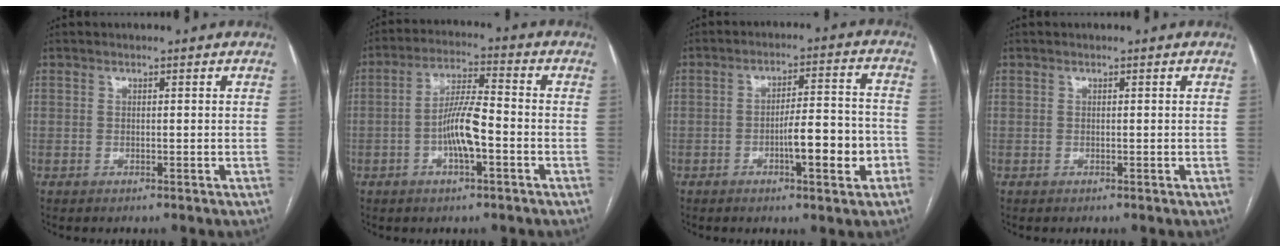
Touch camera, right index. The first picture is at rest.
{"total": 7.9, "force": [-2.4, 1.7, 7.4], "torque": [-0.147, 0.012, -0.045]}
{"total": 9.4, "force": [-3.5, 1.7, 8.5], "torque": [-0.127, 0.016, -0.049]}
{"total": 0.0}